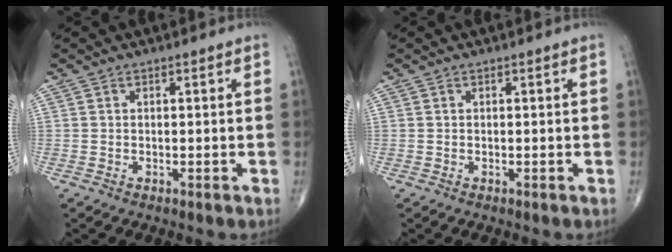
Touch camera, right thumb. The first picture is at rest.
{"total": 0.0}